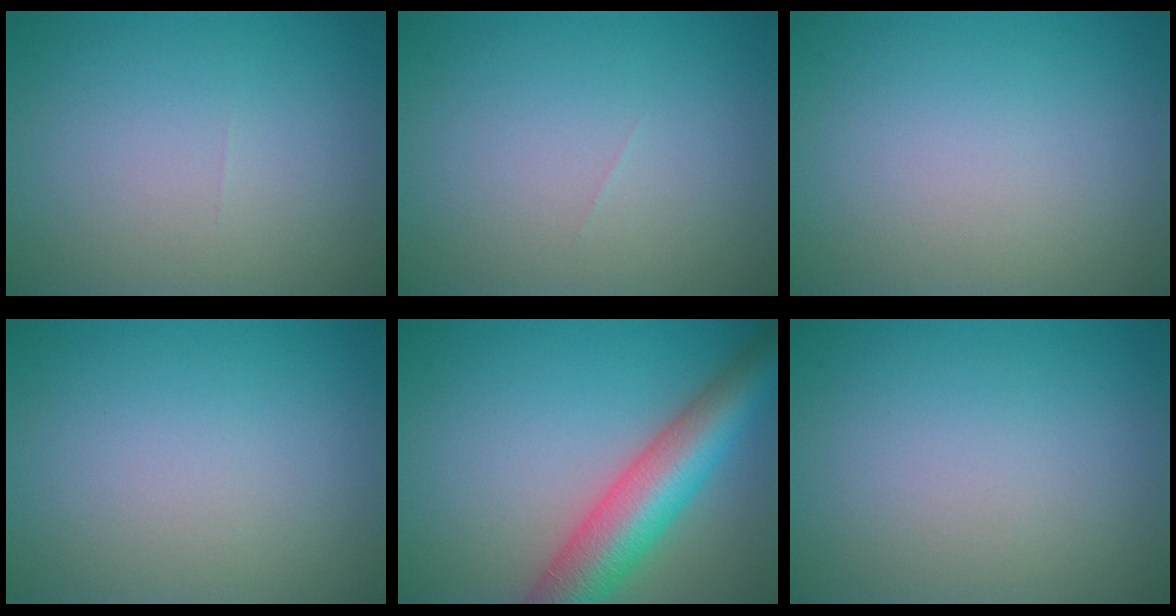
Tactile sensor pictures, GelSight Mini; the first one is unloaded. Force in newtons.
{"total": 0.0}
{"total": 0.0}
{"total": 0.0}
{"total": 8.4, "press": 8.4, "slide": 0.4}
{"total": 0.0}